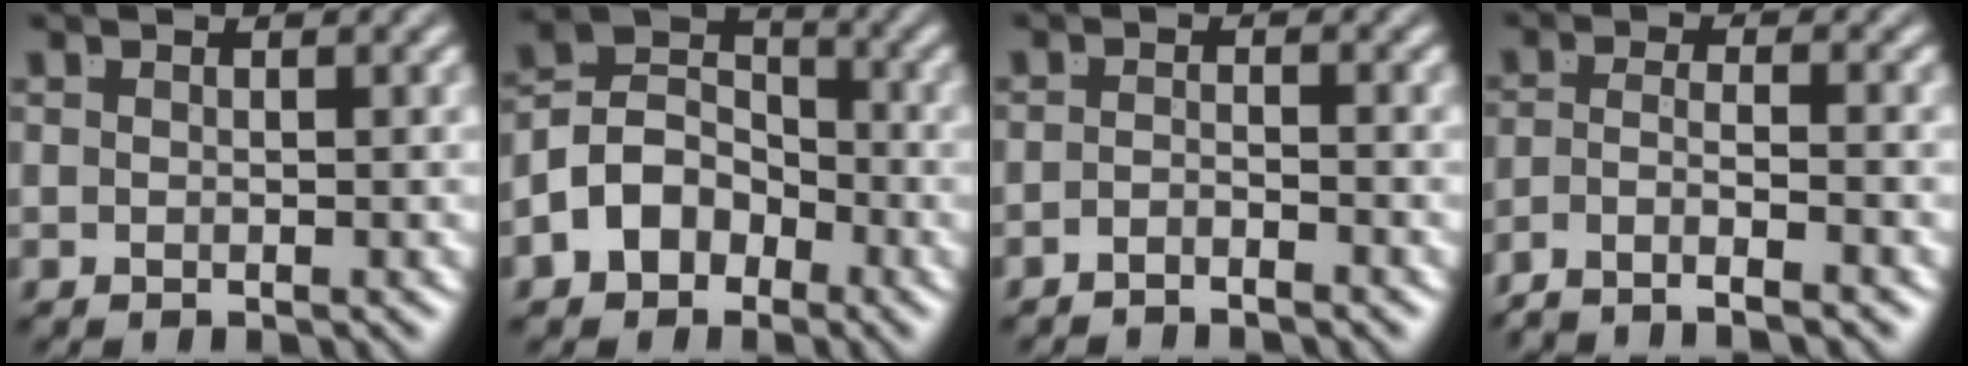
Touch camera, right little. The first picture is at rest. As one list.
[{"total": 8.9, "force": [-1.0, 7.5, 4.7], "torque": [-0.104, -0.017, -0.020]}, {"total": 1.9, "force": [-1.8, -0.7, 0.2], "torque": [0.001, -0.006, -0.031]}, {"total": 4.8, "force": [-4.0, 1.0, 2.5], "torque": [-0.050, -0.027, -0.055]}]